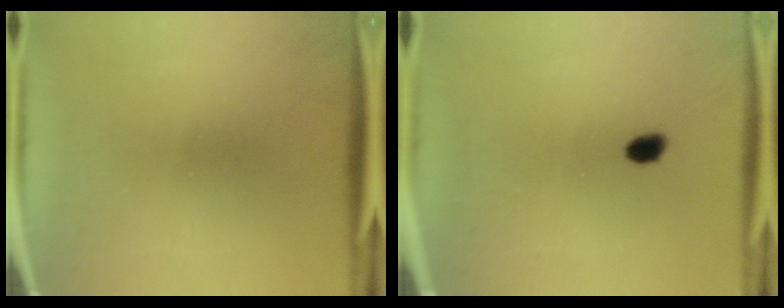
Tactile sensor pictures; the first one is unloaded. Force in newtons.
{"total": 1.8}